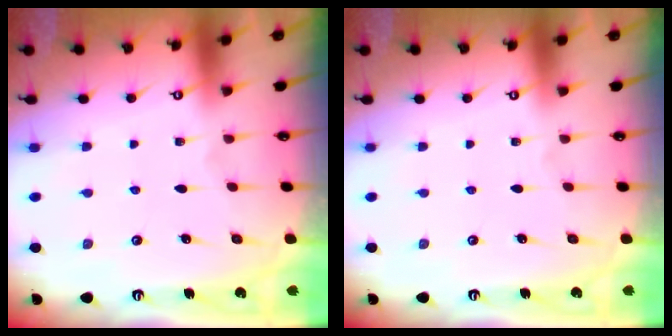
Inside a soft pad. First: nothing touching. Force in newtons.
{"total": 0.0}